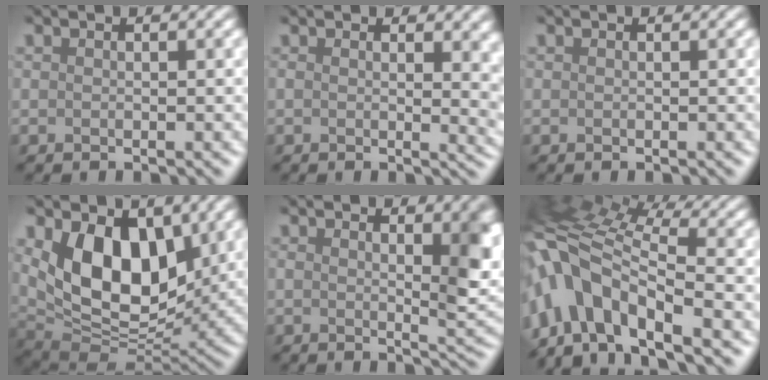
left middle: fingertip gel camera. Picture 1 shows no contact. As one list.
[{"total": 5.4, "force": [1.2, 2.1, 4.8], "torque": [-0.039, 0.026, 0.011]}, {"total": 0.0}, {"total": 7.3, "force": [2.3, 4.4, 5.4], "torque": [-0.108, -0.017, 0.054]}, {"total": 6.6, "force": [1.6, 1.5, 6.2], "torque": [-0.046, 0.016, 0.028]}, {"total": 10.3, "force": [-4.2, 4.6, 8.2], "torque": [-0.181, 0.019, -0.067]}]